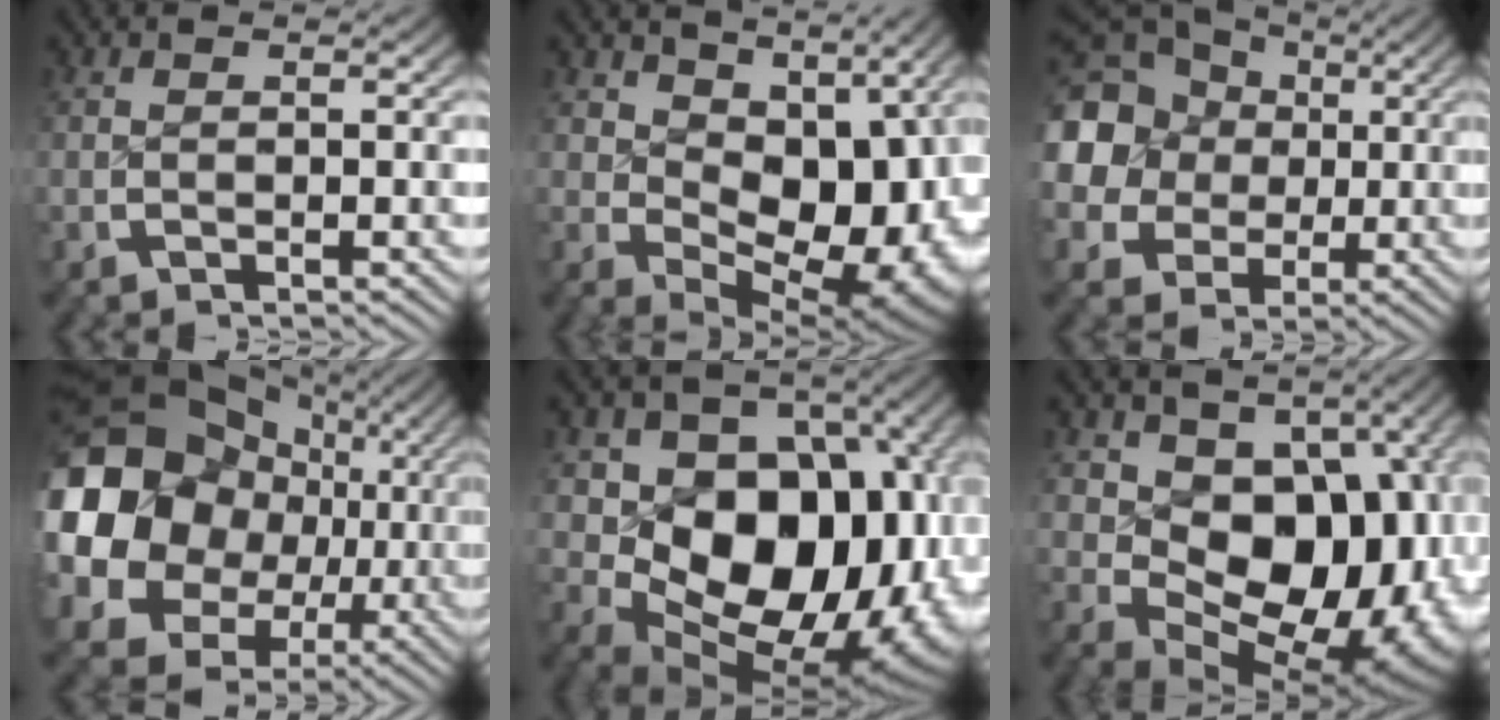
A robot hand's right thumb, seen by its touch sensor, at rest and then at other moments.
{"total": 11.4, "force": [0.0, 7.5, 8.5], "torque": [-0.137, -0.047, 0.026]}
{"total": 11.7, "force": [1.9, 9.7, 6.1], "torque": [-0.159, -0.043, 0.053]}
{"total": 20.1, "force": [-0.5, 16.0, 12.2], "torque": [-0.272, -0.060, 0.013]}
{"total": 22.8, "force": [-1.4, 15.9, 16.3], "torque": [-0.280, -0.076, 0.013]}
{"total": 17.4, "force": [-1.1, 12.2, 12.4], "torque": [-0.218, -0.077, 0.020]}